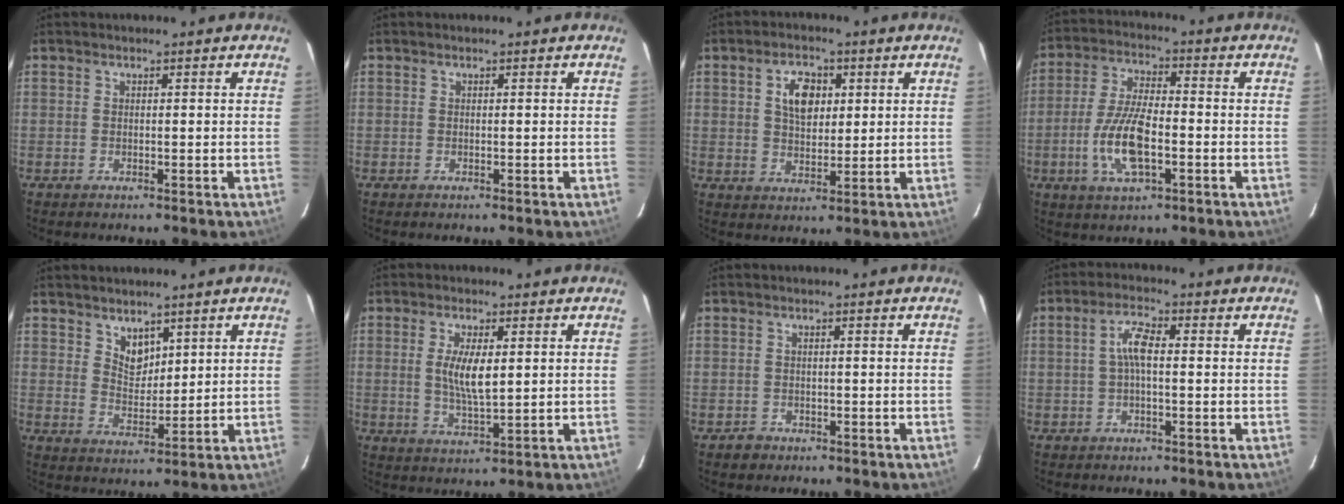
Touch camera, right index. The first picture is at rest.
{"total": 0.0}
{"total": 6.6, "force": [2.0, 4.1, 4.8], "torque": [-0.080, 0.015, 0.039]}
{"total": 11.3, "force": [-3.3, 4.1, 10.0], "torque": [-0.206, -0.002, -0.063]}
{"total": 4.7, "force": [3.3, 2.9, 1.8], "torque": [-0.021, 0.002, 0.064]}
{"total": 6.4, "force": [1.0, 2.2, 6.0], "torque": [-0.114, -0.004, 0.022]}
{"total": 2.1, "force": [-1.1, 1.8, 0.2], "torque": [-0.007, 0.005, -0.015]}
{"total": 4.2, "force": [0.0, 1.3, 4.0], "torque": [-0.081, 0.012, -0.001]}